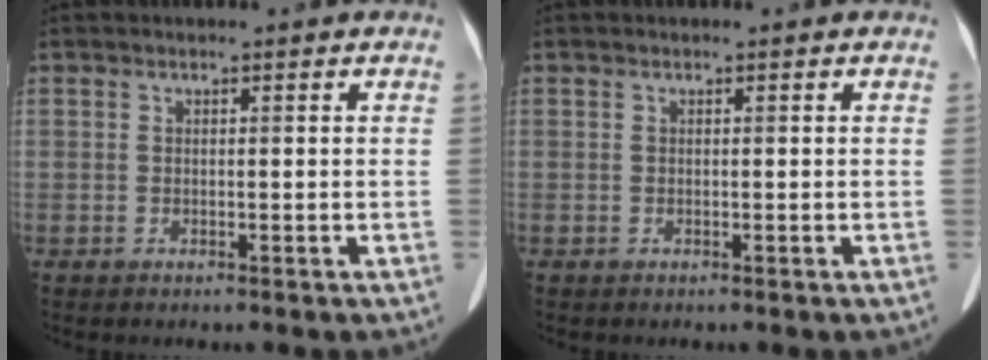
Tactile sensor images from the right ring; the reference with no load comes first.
{"total": 0.0}